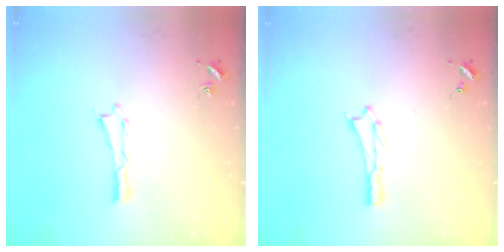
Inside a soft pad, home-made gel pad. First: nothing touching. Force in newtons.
{"total": 0.0}